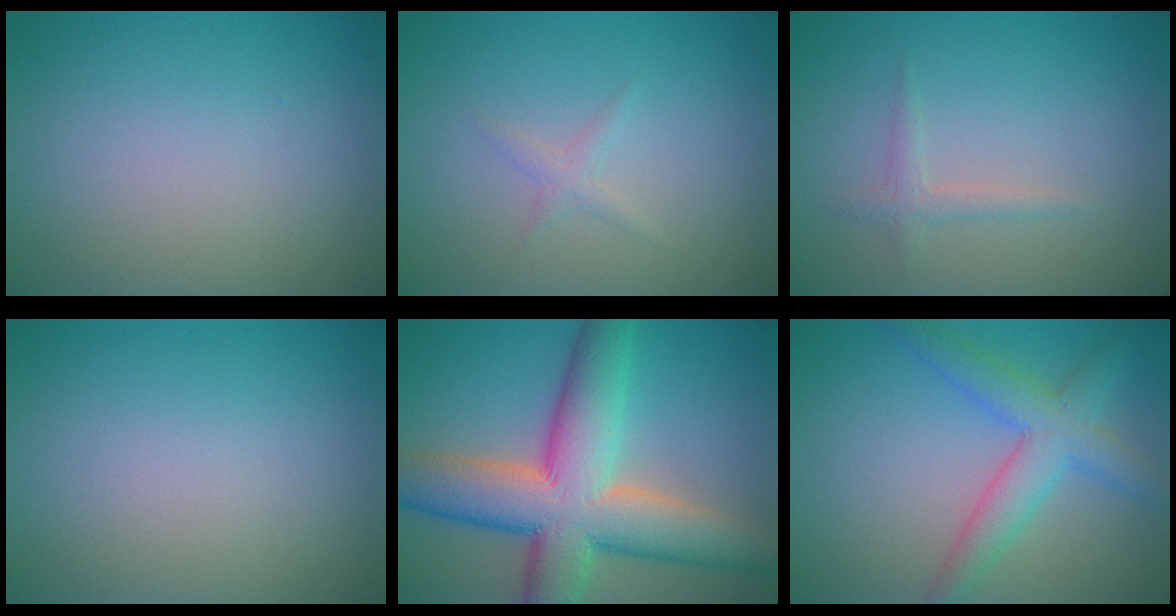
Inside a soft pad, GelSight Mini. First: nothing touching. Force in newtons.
{"total": 1.0, "press": 1.0, "slide": 0.1}
{"total": 1.3, "press": 1.3, "slide": 0.0}
{"total": 0.0}
{"total": 12.0, "press": 12.0, "slide": 0.6}
{"total": 4.7, "press": 4.7, "slide": 0.2}